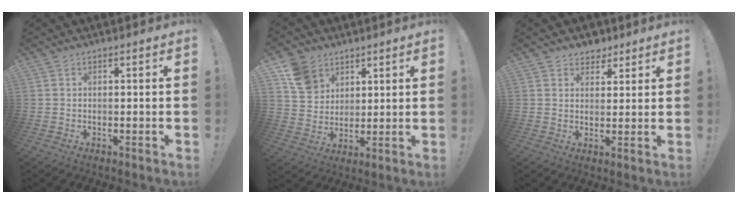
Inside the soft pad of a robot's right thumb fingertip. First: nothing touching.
{"total": 10.9, "force": [6.2, 8.3, 3.4], "torque": [-0.046, -0.031, 0.125]}
{"total": 4.9, "force": [3.6, 3.3, 0.4], "torque": [0.003, -0.022, 0.067]}